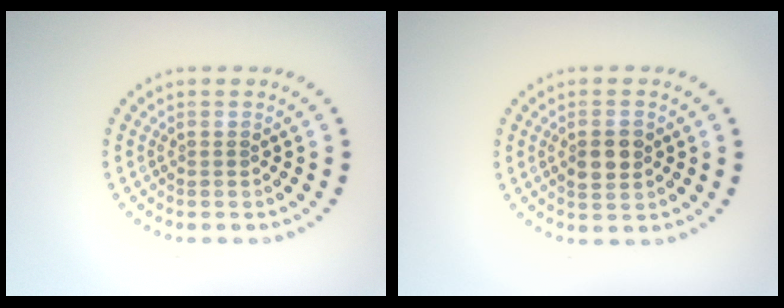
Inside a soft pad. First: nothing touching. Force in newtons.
{"total": 2.7, "press": 2.7, "slide": 0.2}